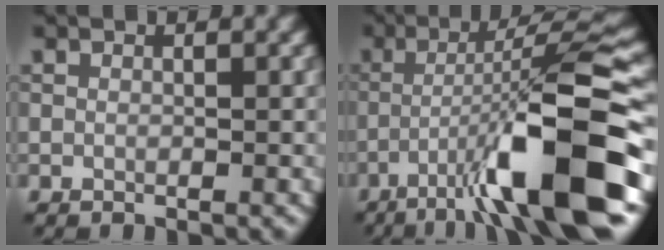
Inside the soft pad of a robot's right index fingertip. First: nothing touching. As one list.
[{"total": 12.1, "force": [-5.2, 1.6, 10.9], "torque": [-0.165, 0.017, -0.081]}]